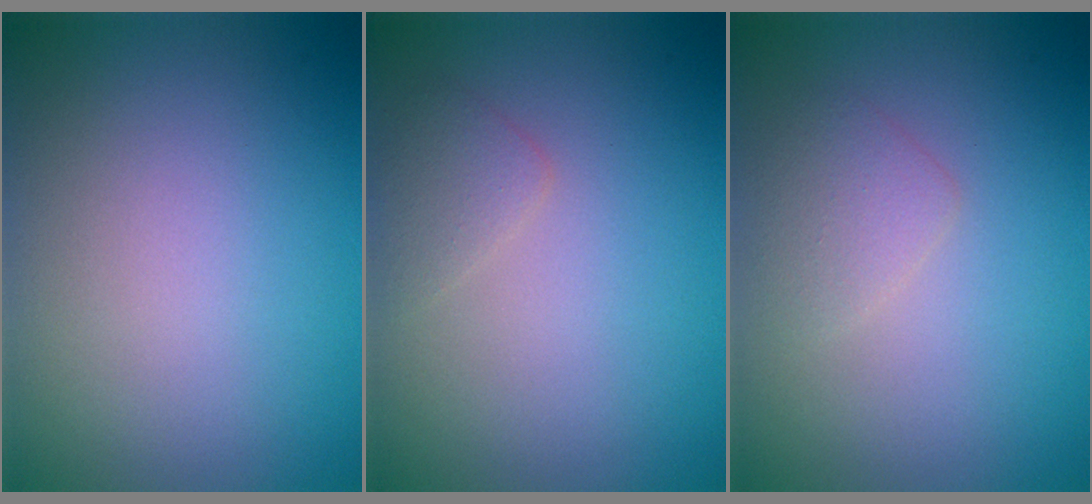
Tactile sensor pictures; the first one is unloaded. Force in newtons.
{"total": 1.2, "press": 1.2, "slide": 0.1}
{"total": 1.6, "press": 1.6, "slide": 0.0}